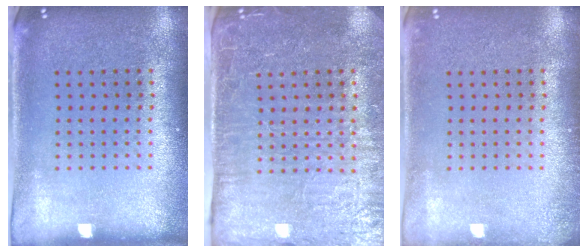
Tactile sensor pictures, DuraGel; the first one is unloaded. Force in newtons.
{"total": 4.5, "press": 4.1, "slide": 2.1}
{"total": 1.1, "press": 1.0, "slide": 0.2}